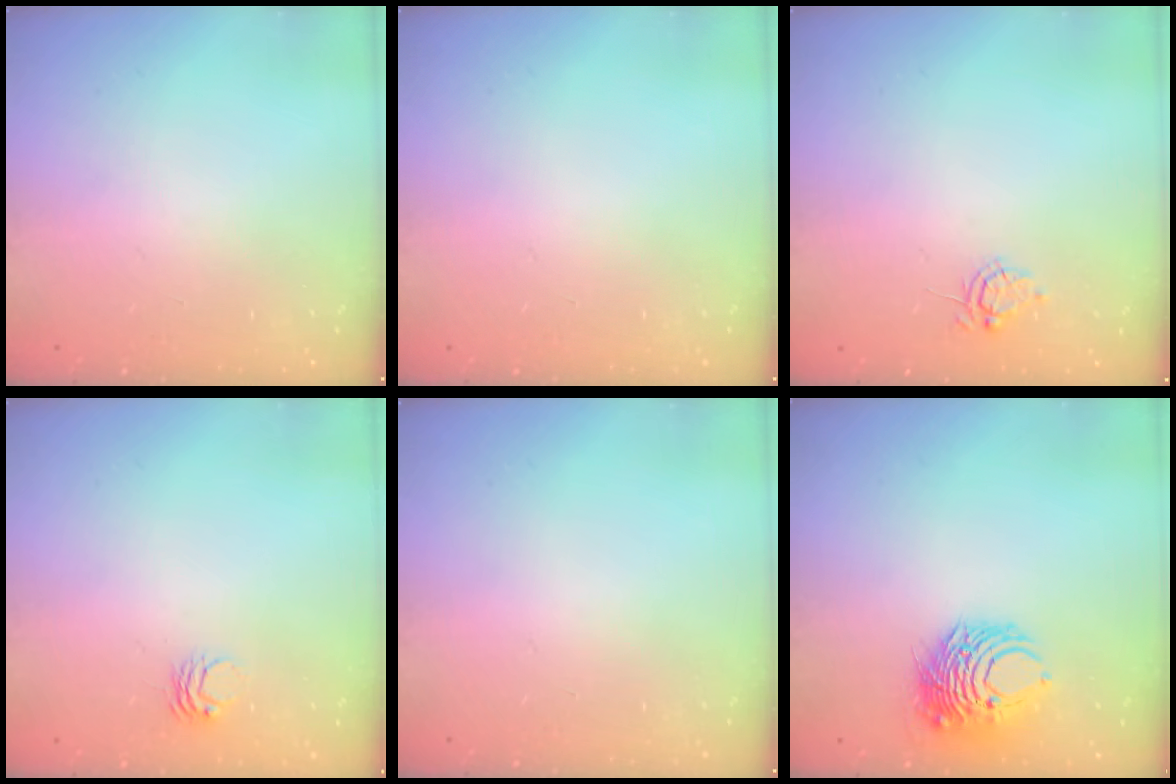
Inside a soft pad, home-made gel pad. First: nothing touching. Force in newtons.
{"total": 0.0}
{"total": 4.7, "press": 4.6, "slide": 0.7}
{"total": 2.7, "press": 2.7, "slide": 0.2}
{"total": 0.0}
{"total": 8.3, "press": 8.3, "slide": 0.8}